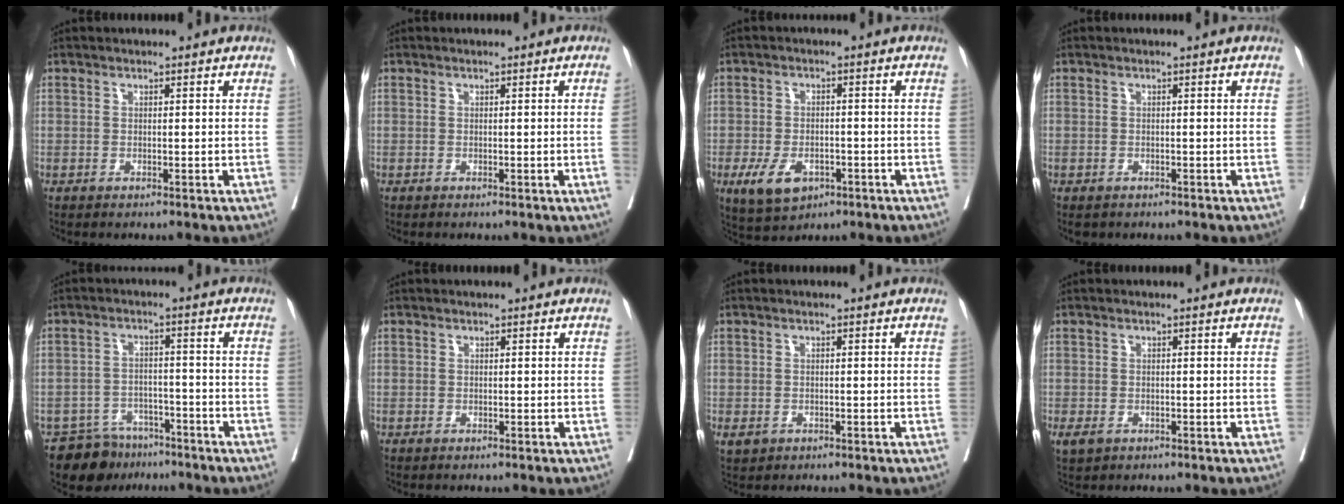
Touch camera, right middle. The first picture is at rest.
{"total": 1.2, "force": [-0.2, -0.5, 1.1], "torque": [-0.013, -0.001, -0.003]}
{"total": 6.7, "force": [-3.1, 4.0, 4.4], "torque": [-0.086, -0.005, -0.044]}
{"total": 1.0, "force": [-0.8, 0.6, 0.2], "torque": [-0.007, 0.000, -0.010]}
{"total": 8.3, "force": [-6.9, 4.4, 1.0], "torque": [-0.012, 0.009, -0.108]}
{"total": 0.0}
{"total": 3.0, "force": [-1.4, 2.3, 1.3], "torque": [-0.025, -0.004, -0.017]}
{"total": 3.4, "force": [-1.7, 2.3, 1.9], "torque": [-0.044, -0.009, -0.024]}